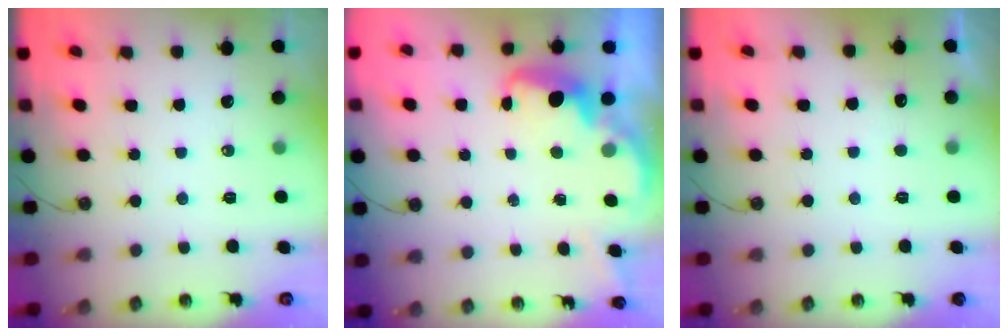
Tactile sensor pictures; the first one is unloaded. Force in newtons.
{"total": 2.6, "press": 2.6, "slide": 0.5}
{"total": 2.7, "press": 2.5, "slide": 1.0}